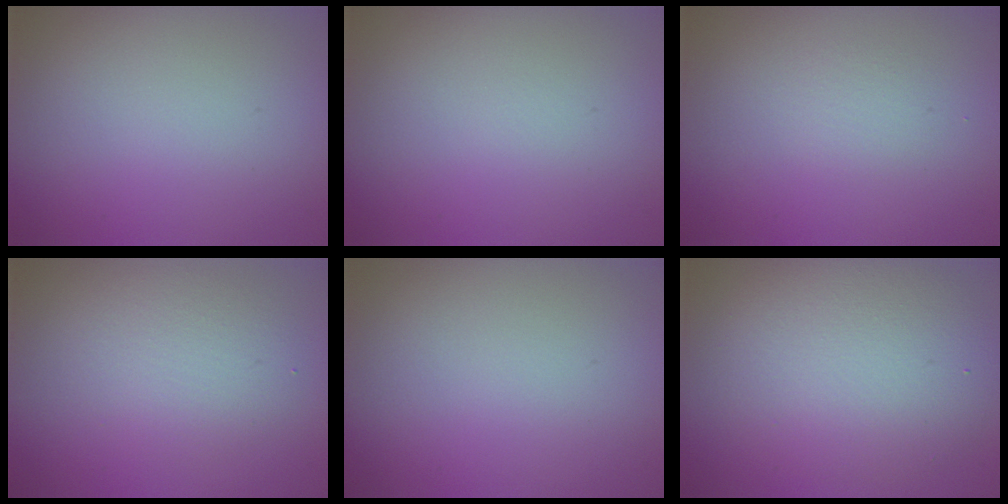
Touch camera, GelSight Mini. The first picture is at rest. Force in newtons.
{"total": 0.0}
{"total": 1.0, "press": 1.0, "slide": 0.0}
{"total": 2.9, "press": 2.9, "slide": 0.2}
{"total": 0.0}
{"total": 6.7, "press": 6.7, "slide": 0.2}